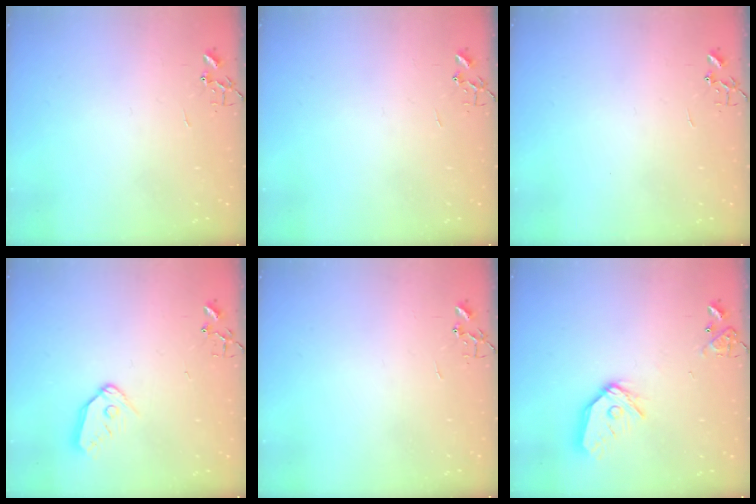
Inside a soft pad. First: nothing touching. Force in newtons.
{"total": 0.0}
{"total": 0.0}
{"total": 10.0, "press": 9.9, "slide": 1.1}
{"total": 0.0}
{"total": 13.7, "press": 13.6, "slide": 1.7}